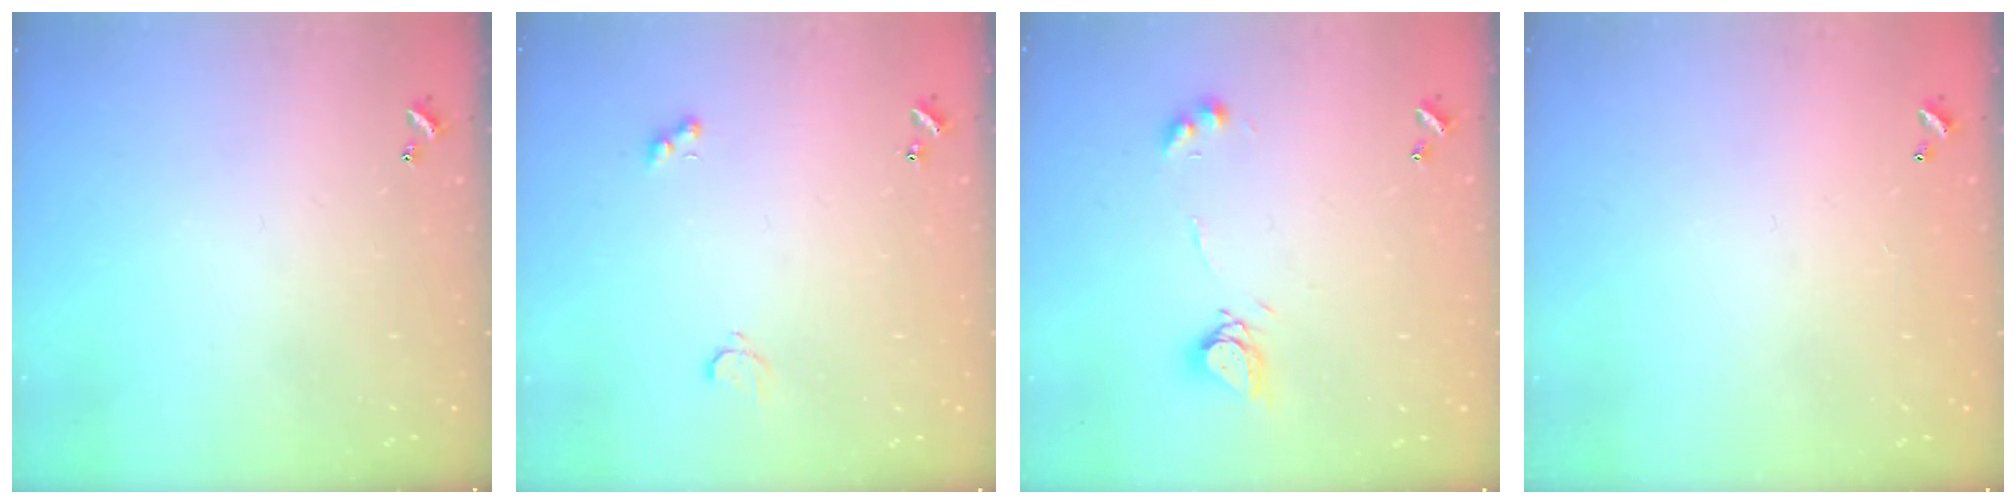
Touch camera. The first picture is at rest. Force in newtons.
{"total": 2.8, "press": 2.8, "slide": 0.6}
{"total": 8.5, "press": 8.4, "slide": 0.9}
{"total": 3.0, "press": 3.0, "slide": 0.1}